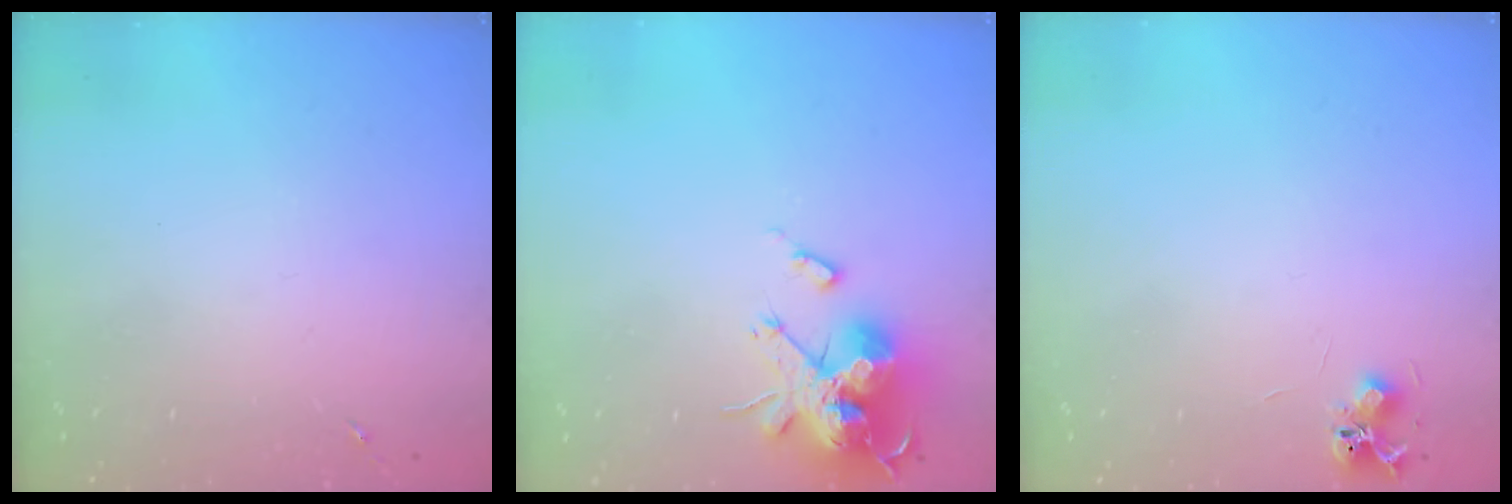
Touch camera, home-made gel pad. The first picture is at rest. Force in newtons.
{"total": 19.6, "press": 19.6, "slide": 0.1}
{"total": 6.5, "press": 6.5, "slide": 0.8}